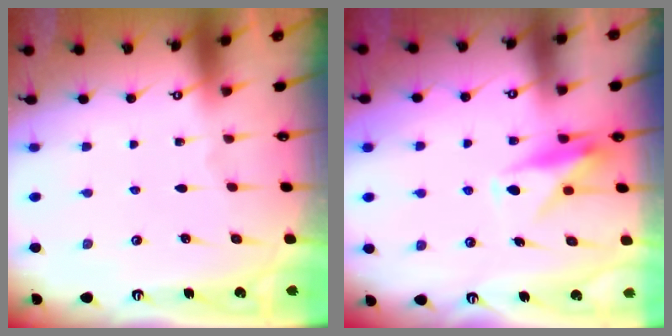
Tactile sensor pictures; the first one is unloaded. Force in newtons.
{"total": 10.9, "press": 10.9, "slide": 0.6}